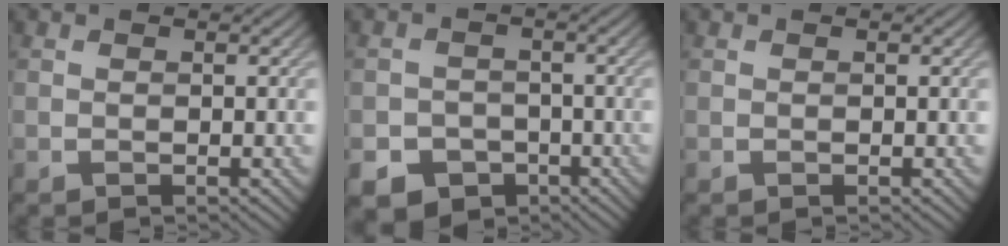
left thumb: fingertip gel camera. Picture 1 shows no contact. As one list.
[{"total": 6.8, "force": [-3.8, 5.4, 1.8], "torque": [-0.033, -0.019, -0.068]}, {"total": 0.0}]